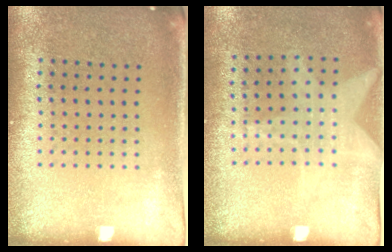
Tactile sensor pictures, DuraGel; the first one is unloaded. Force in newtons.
{"total": 1.1, "press": 1.0, "slide": 0.5}